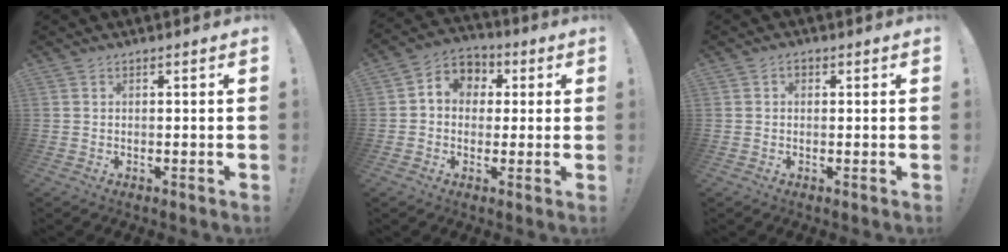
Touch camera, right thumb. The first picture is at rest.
{"total": 7.6, "force": [0.7, 6.9, 2.9], "torque": [-0.037, 0.005, 0.018]}
{"total": 1.3, "force": [0.0, 1.0, 0.8], "torque": [-0.020, 0.008, 0.001]}